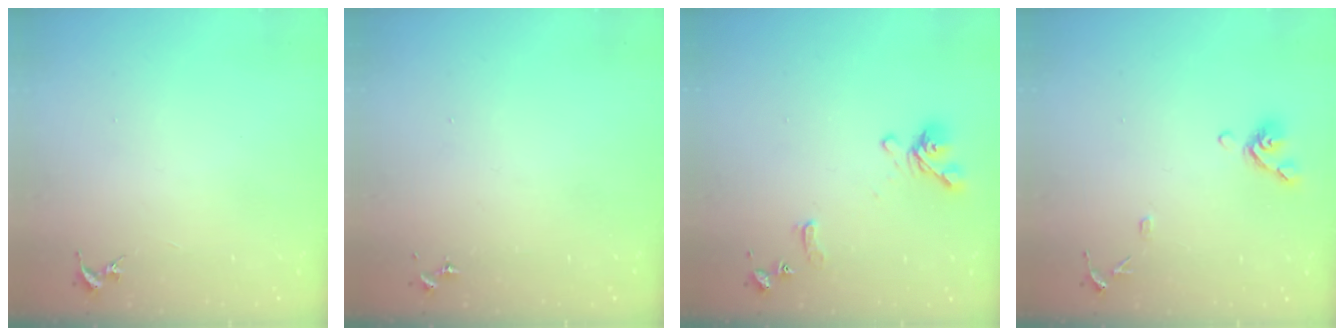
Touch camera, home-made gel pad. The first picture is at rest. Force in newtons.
{"total": 0.0}
{"total": 11.1, "press": 11.0, "slide": 1.3}
{"total": 8.9, "press": 8.8, "slide": 1.4}